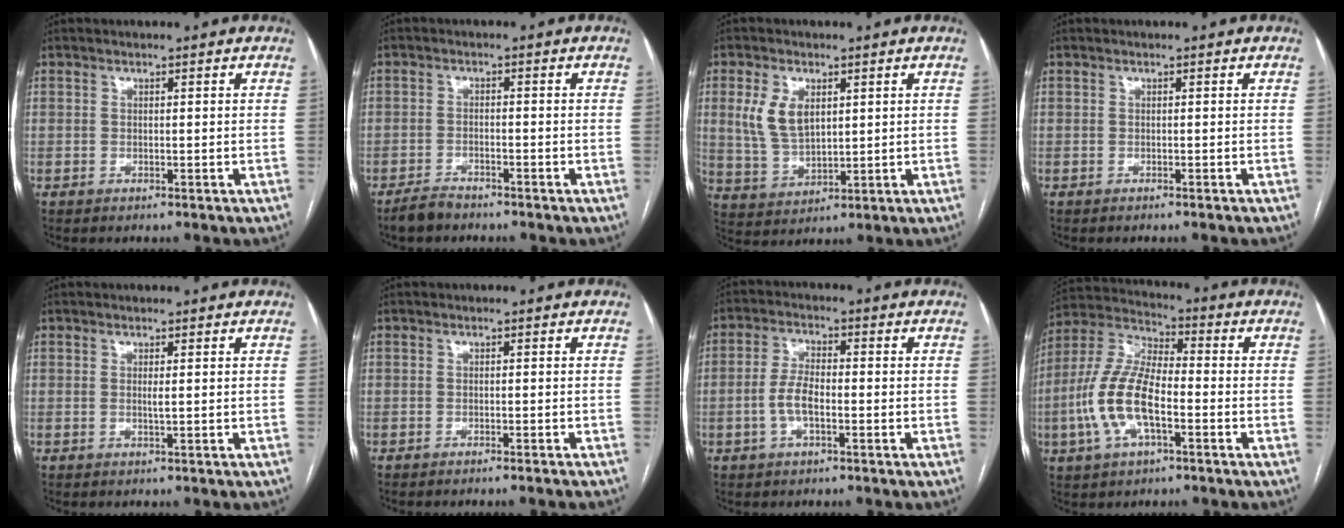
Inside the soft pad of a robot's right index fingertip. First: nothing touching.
{"total": 3.3, "force": [-2.9, 0.8, 1.2], "torque": [-0.029, -0.006, -0.053]}
{"total": 7.2, "force": [2.3, 4.2, 5.4], "torque": [-0.121, 0.009, 0.054]}
{"total": 0.8, "force": [-0.7, -0.2, 0.4], "torque": [-0.005, 0.002, -0.010]}
{"total": 0.7, "force": [0.1, 0.0, 0.7], "torque": [-0.017, -0.003, 0.003]}
{"total": 2.5, "force": [-2.2, -0.4, 1.1], "torque": [-0.013, 0.002, -0.029]}
{"total": 4.9, "force": [-1.4, 1.9, 4.3], "torque": [-0.094, 0.009, -0.029]}
{"total": 12.9, "force": [-3.3, 5.0, 11.4], "torque": [-0.256, 0.011, -0.066]}